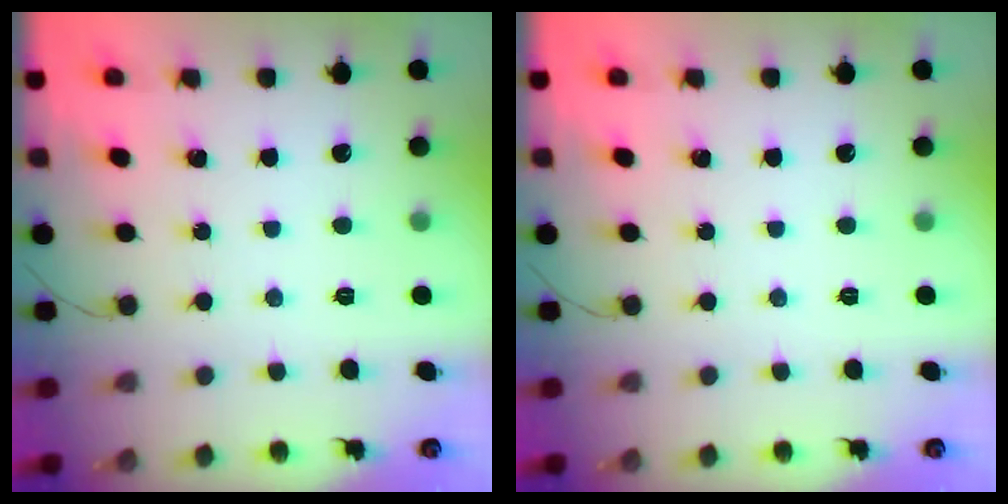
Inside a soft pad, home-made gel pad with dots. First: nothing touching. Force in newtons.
{"total": 0.0}